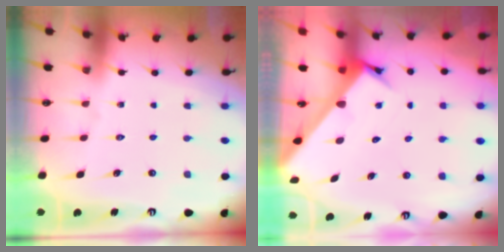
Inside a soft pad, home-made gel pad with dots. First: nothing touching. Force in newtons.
{"total": 3.5, "press": 3.5, "slide": 0.1}